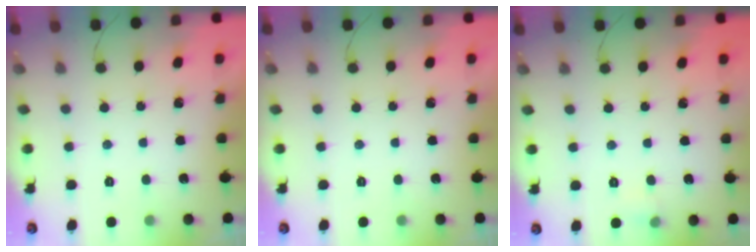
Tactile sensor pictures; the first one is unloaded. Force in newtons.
{"total": 0.0}
{"total": 3.5, "press": 3.2, "slide": 1.4}